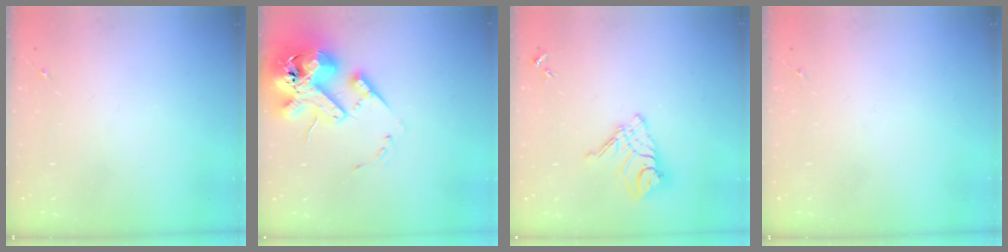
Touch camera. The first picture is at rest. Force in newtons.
{"total": 18.6, "press": 18.4, "slide": 3.2}
{"total": 12.6, "press": 12.5, "slide": 1.3}
{"total": 0.0}